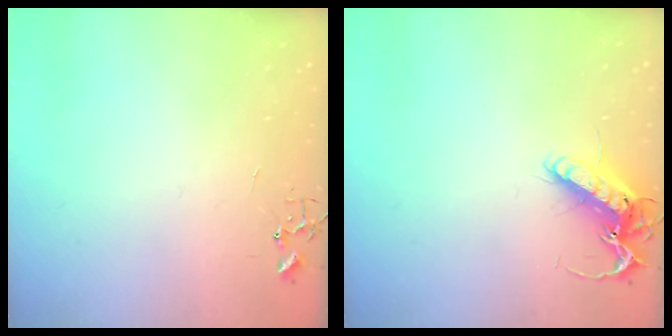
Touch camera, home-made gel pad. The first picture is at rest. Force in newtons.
{"total": 14.4, "press": 14.2, "slide": 2.2}